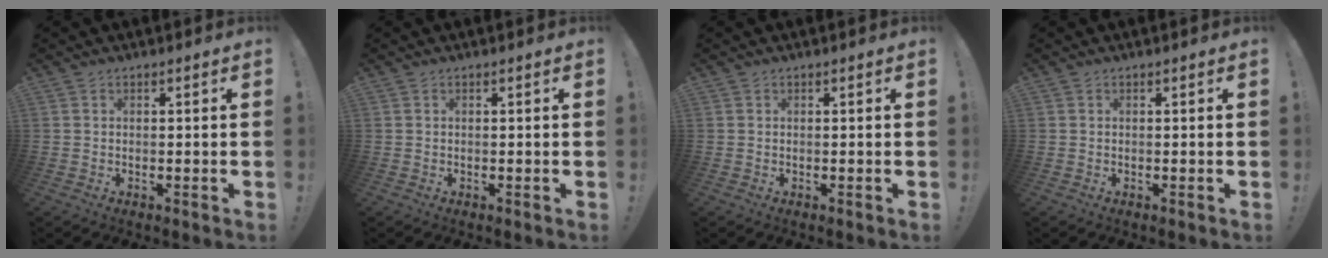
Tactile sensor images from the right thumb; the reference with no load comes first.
{"total": 0.0}
{"total": 0.0}
{"total": 0.0}